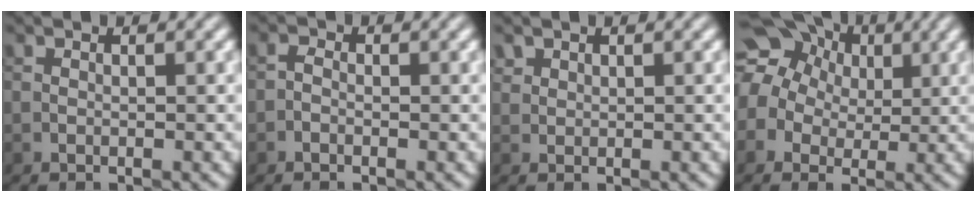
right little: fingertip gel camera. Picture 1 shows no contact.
{"total": 0.8, "force": [-0.5, 0.5, 0.5], "torque": [-0.008, 0.004, -0.012]}
{"total": 1.0, "force": [0.7, 0.7, 0.0], "torque": [0.003, 0.000, 0.010]}
{"total": 13.2, "force": [4.5, 11.0, 5.7], "torque": [-0.127, 0.041, 0.059]}